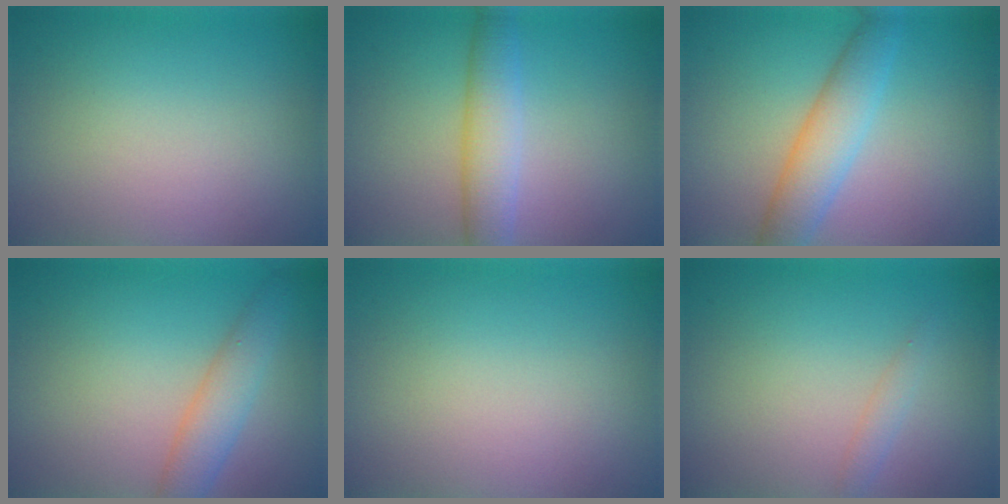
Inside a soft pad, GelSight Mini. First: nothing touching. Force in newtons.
{"total": 4.1, "press": 4.1, "slide": 0.2}
{"total": 4.6, "press": 4.6, "slide": 0.1}
{"total": 3.4, "press": 3.4, "slide": 0.0}
{"total": 0.0}
{"total": 1.1, "press": 1.1, "slide": 0.1}